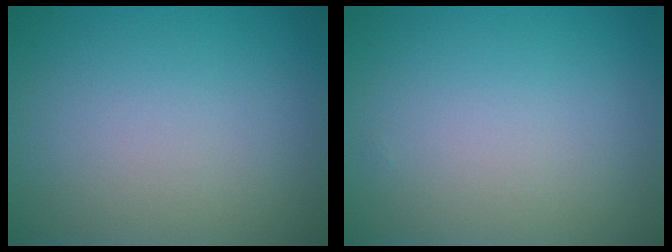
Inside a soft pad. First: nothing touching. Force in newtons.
{"total": 0.0}